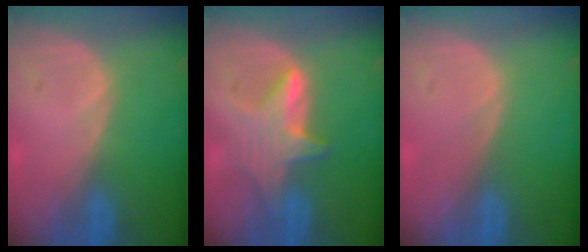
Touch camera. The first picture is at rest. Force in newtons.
{"total": 6.0, "press": 5.9, "slide": 0.6}
{"total": 0.0}